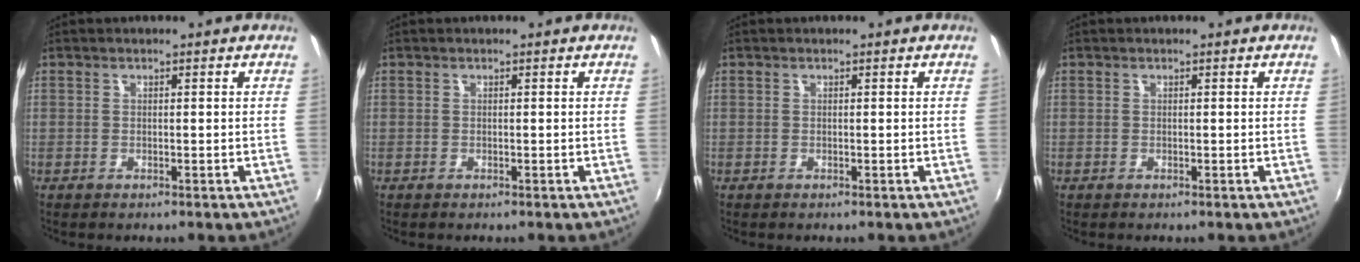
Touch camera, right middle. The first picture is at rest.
{"total": 0.0}
{"total": 0.0}
{"total": 0.0}